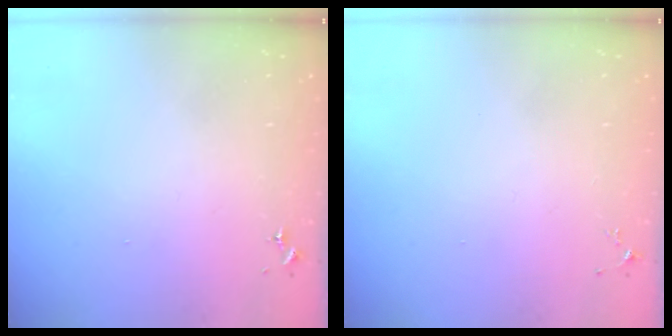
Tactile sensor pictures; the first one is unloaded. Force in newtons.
{"total": 3.5, "press": 3.5, "slide": 0.5}